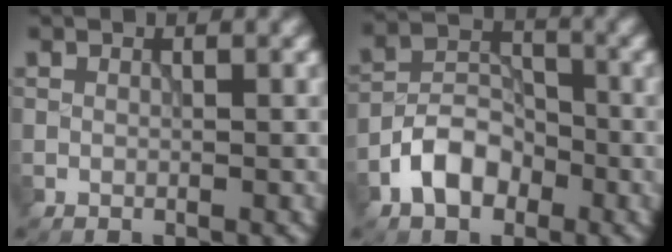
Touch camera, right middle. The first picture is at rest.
{"total": 4.7, "force": [-2.5, 3.0, 2.6], "torque": [-0.045, 0.006, -0.054]}